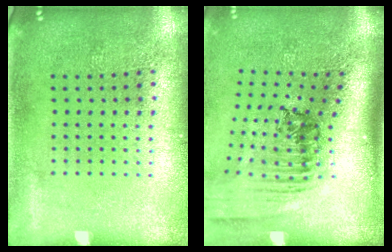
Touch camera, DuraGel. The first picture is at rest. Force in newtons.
{"total": 2.5, "press": 1.8, "slide": 1.8}